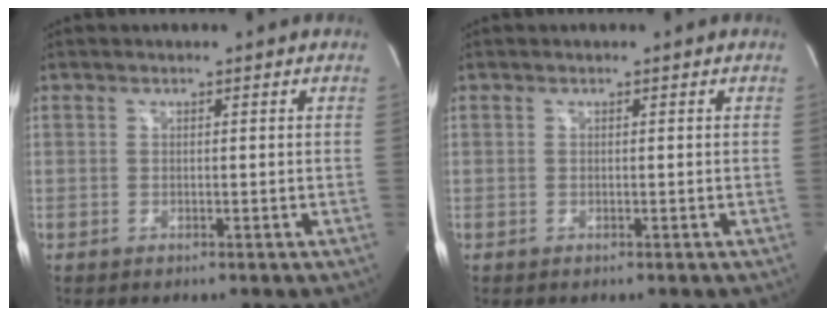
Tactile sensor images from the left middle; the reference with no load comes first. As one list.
[{"total": 0.0}]